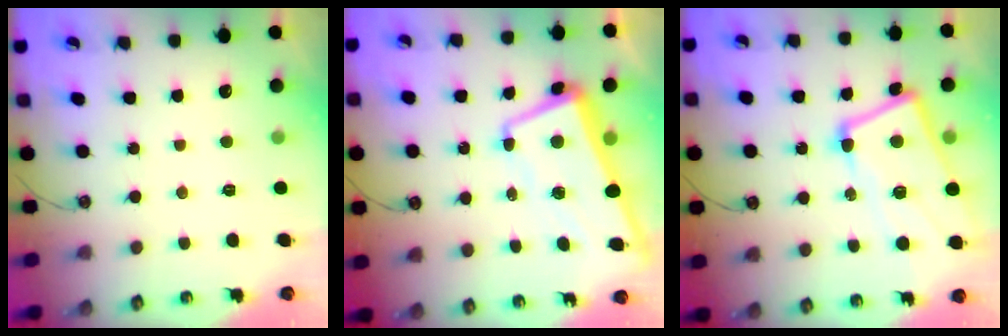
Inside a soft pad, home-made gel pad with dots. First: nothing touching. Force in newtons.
{"total": 2.6, "press": 2.4, "slide": 1.1}
{"total": 9.7, "press": 9.6, "slide": 1.7}